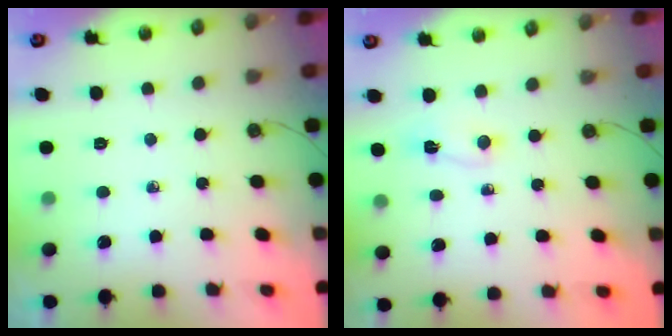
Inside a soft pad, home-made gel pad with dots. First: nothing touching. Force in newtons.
{"total": 2.2, "press": 1.9, "slide": 1.1}